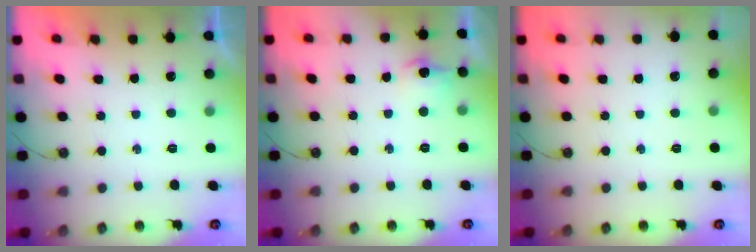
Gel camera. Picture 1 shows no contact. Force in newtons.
{"total": 7.4, "press": 7.4, "slide": 0.7}
{"total": 0.0}